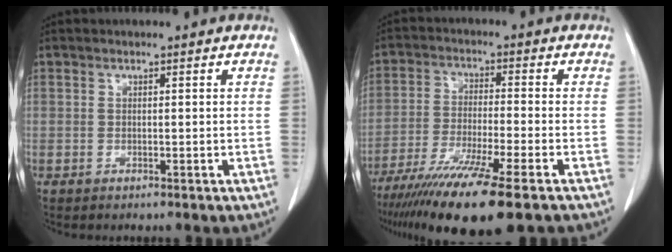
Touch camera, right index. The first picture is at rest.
{"total": 15.0, "force": [-10.6, 0.1, 10.7], "torque": [-0.194, -0.047, -0.179]}